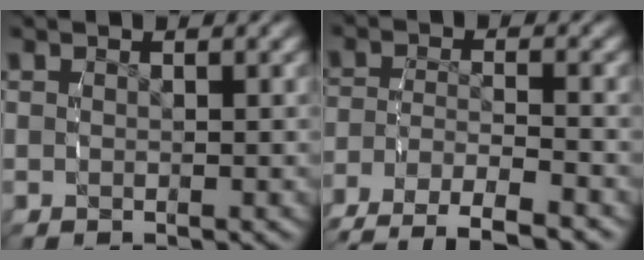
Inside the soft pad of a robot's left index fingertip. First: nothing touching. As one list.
[{"total": 6.7, "force": [-5.5, 2.5, 2.9], "torque": [-0.055, -0.020, -0.085]}]